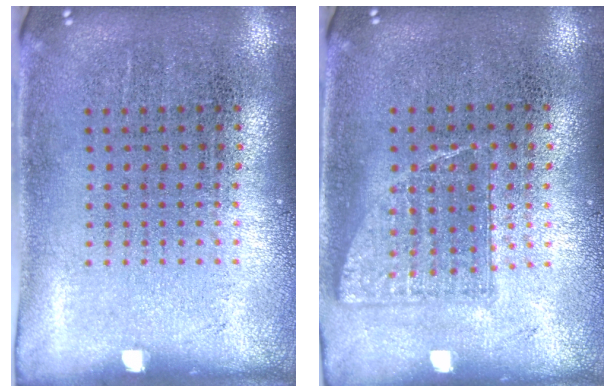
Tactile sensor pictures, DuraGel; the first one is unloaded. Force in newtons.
{"total": 0.8, "press": 0.7, "slide": 0.3}